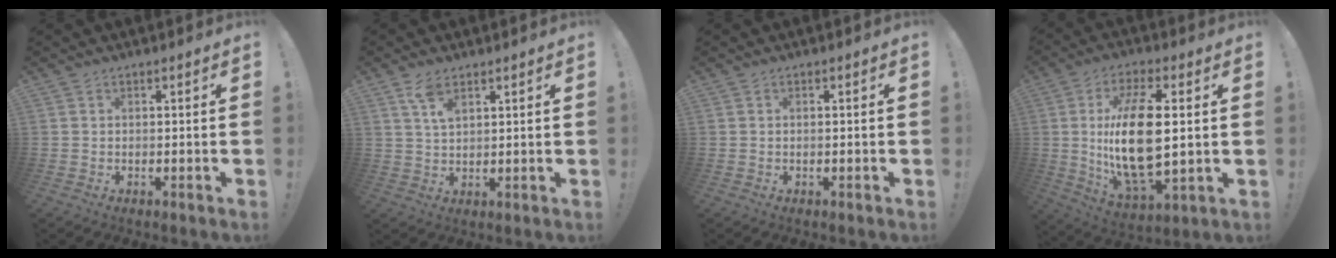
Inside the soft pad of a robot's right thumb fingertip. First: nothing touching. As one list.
[{"total": 5.5, "force": [3.4, 2.4, 3.6], "torque": [-0.063, -0.013, 0.060]}, {"total": 0.0}, {"total": 19.6, "force": [1.9, 8.1, 17.7], "torque": [-0.345, -0.015, 0.028]}]